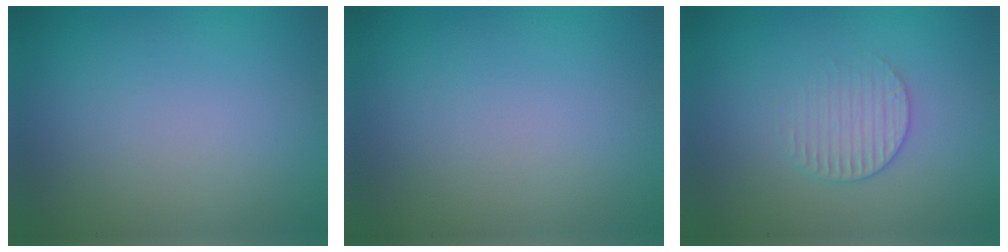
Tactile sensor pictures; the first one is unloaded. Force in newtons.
{"total": 0.0}
{"total": 2.2, "press": 2.1, "slide": 0.5}